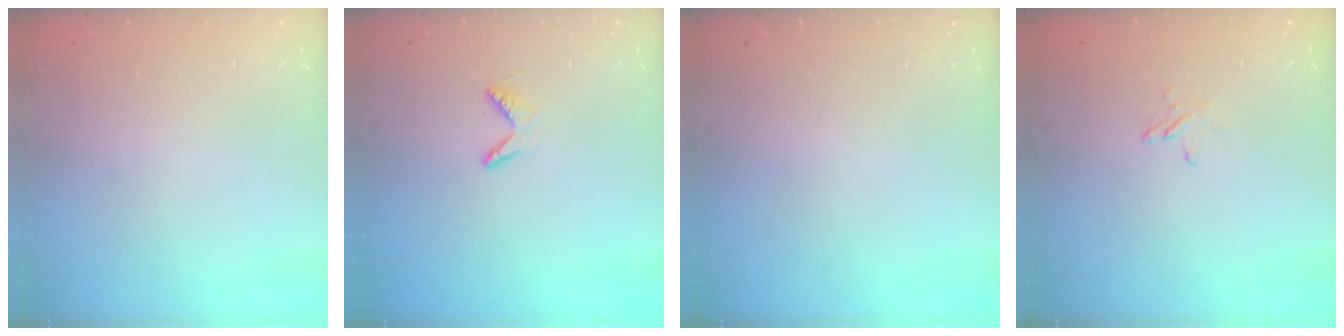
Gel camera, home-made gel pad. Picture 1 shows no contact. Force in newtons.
{"total": 4.0, "press": 4.0, "slide": 0.5}
{"total": 0.0}
{"total": 2.7, "press": 2.7, "slide": 0.2}